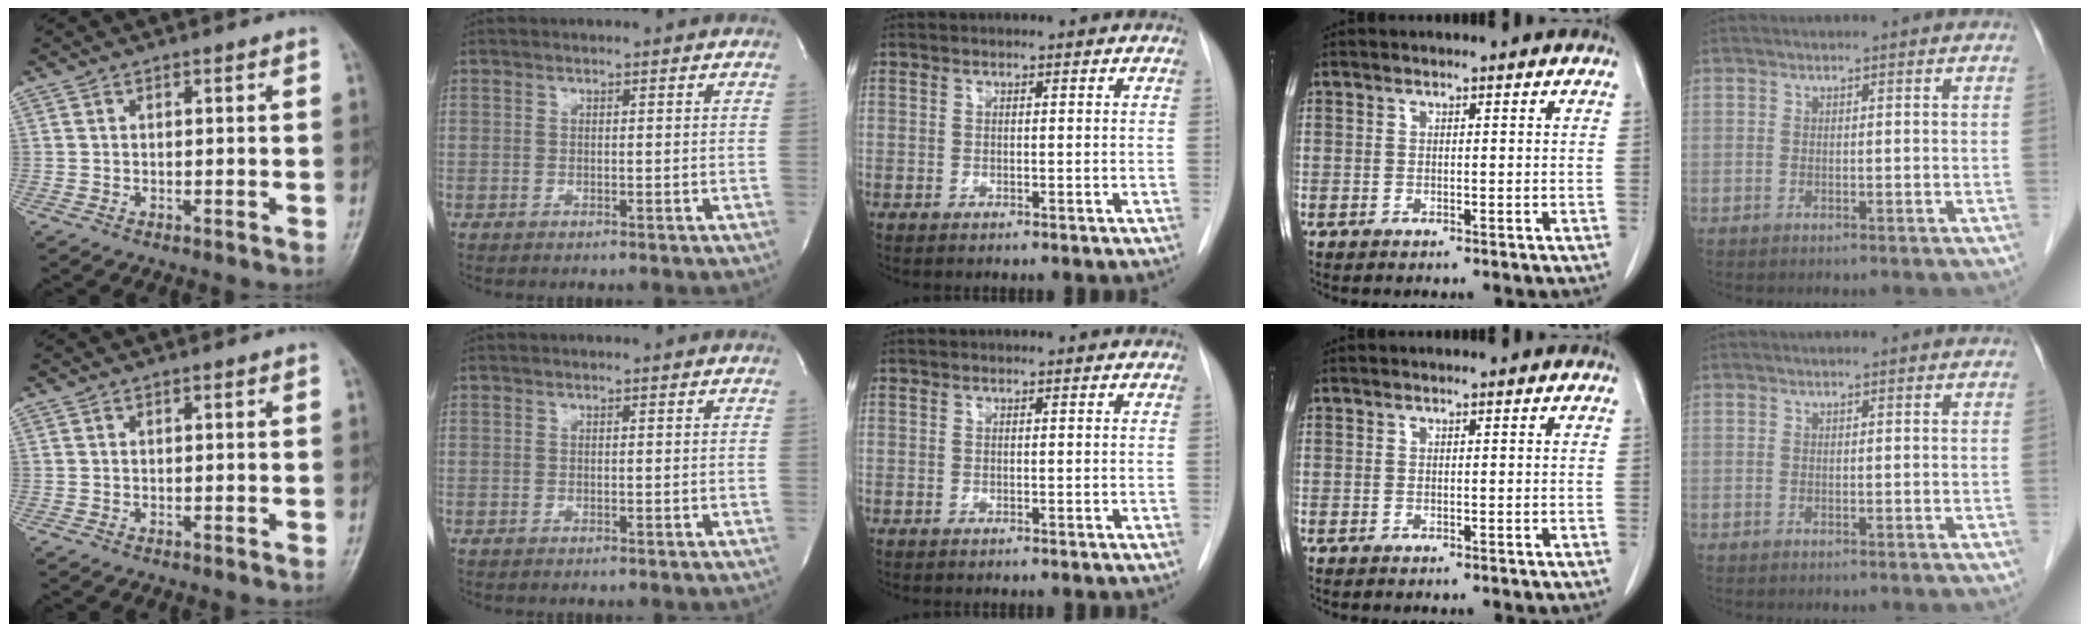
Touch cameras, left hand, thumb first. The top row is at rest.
{}